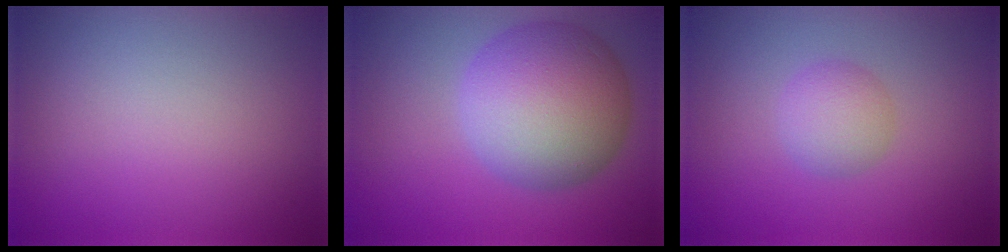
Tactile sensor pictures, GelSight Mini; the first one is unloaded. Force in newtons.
{"total": 10.1, "press": 10.1, "slide": 0.3}
{"total": 2.5, "press": 2.5, "slide": 0.1}